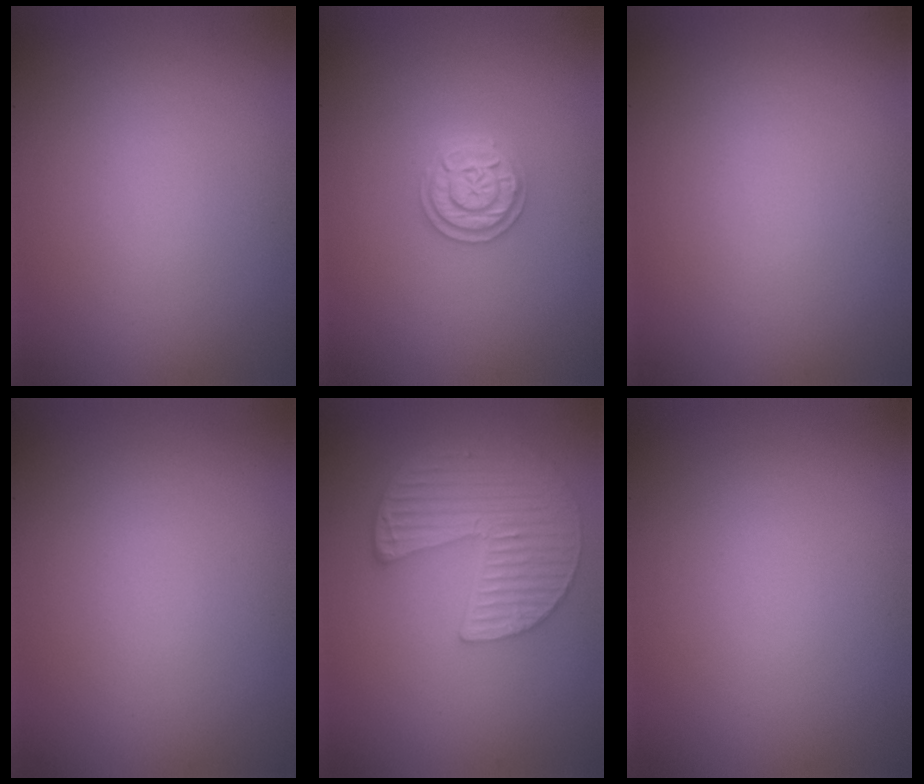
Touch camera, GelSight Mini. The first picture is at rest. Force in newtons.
{"total": 2.3, "press": 2.3, "slide": 0.5}
{"total": 0.0}
{"total": 0.0}
{"total": 5.8, "press": 4.5, "slide": 3.6}
{"total": 0.0}